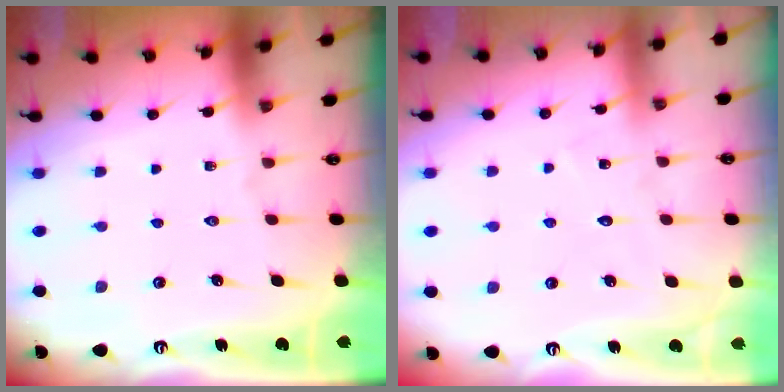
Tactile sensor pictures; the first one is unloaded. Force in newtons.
{"total": 5.3, "press": 5.2, "slide": 0.5}